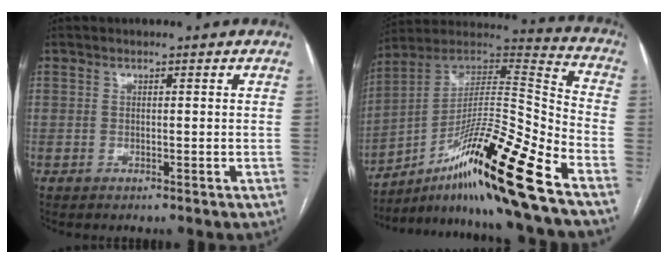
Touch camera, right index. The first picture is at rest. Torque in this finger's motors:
{"motor_torque": [1.41, -0.73, 0.16, 0.06]}